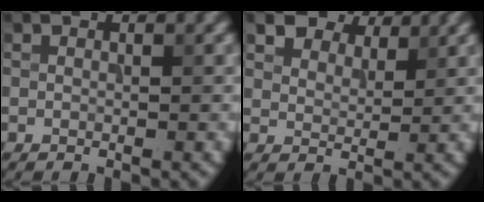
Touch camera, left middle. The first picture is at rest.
{"total": 6.5, "force": [5.1, 3.0, 2.5], "torque": [-0.062, 0.004, 0.085]}